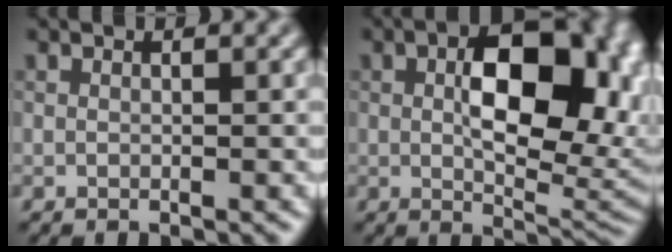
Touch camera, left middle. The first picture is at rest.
{"total": 10.7, "force": [1.1, 5.8, 8.9], "torque": [-0.123, -0.003, 0.039]}